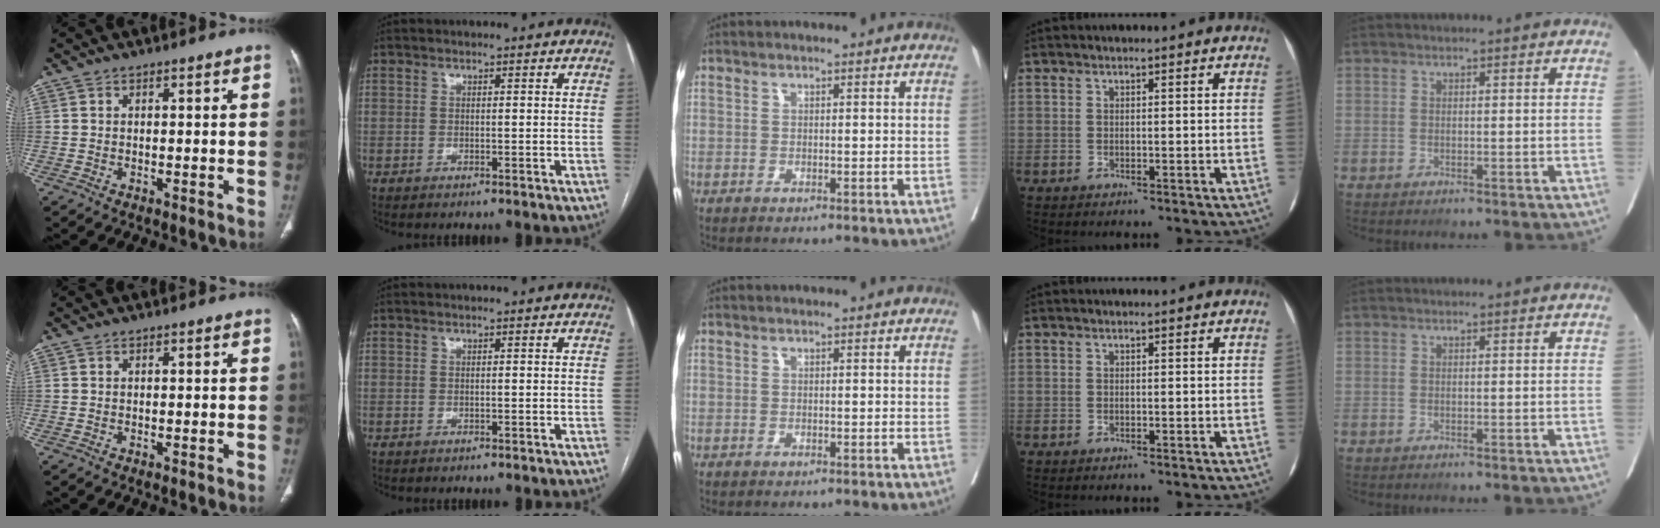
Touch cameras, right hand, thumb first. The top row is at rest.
{}